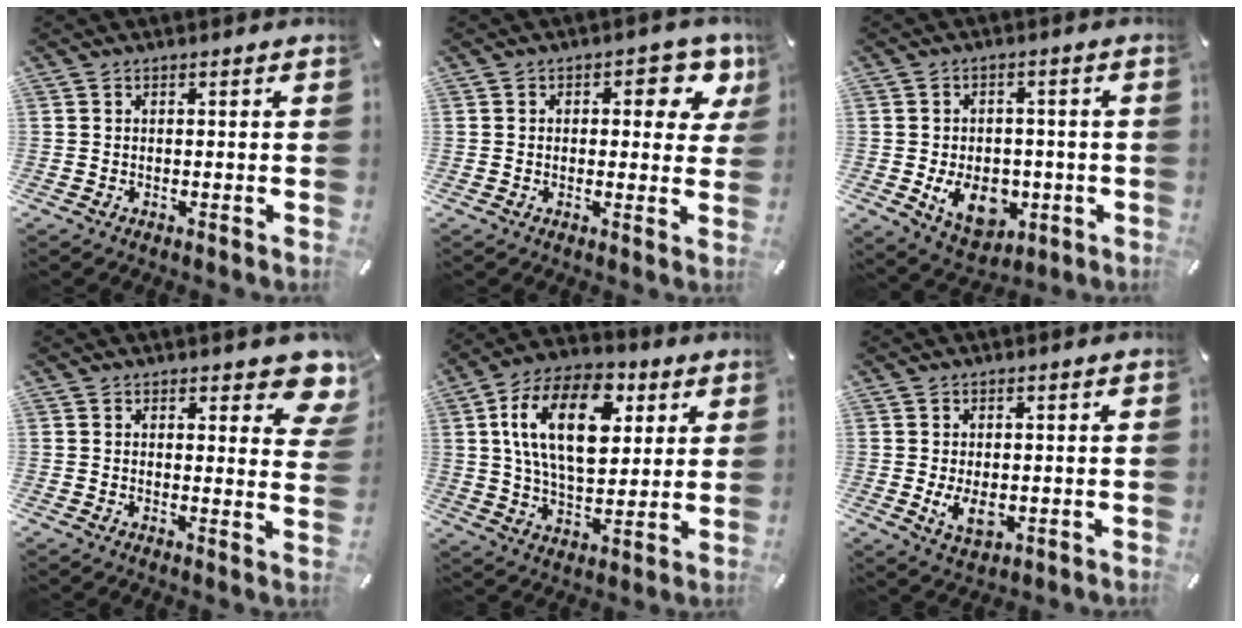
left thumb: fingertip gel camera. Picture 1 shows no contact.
{"total": 7.3, "force": [2.9, 3.9, 5.4], "torque": [-0.057, -0.015, 0.041]}
{"total": 11.4, "force": [-2.9, 8.3, 7.2], "torque": [-0.130, 0.004, -0.047]}
{"total": 7.4, "force": [5.2, 3.2, 4.2], "torque": [-0.035, -0.036, 0.087]}
{"total": 19.9, "force": [6.5, 11.8, 14.7], "torque": [-0.273, 0.000, 0.107]}
{"total": 5.4, "force": [-0.4, 3.3, 4.2], "torque": [-0.087, -0.010, -0.012]}